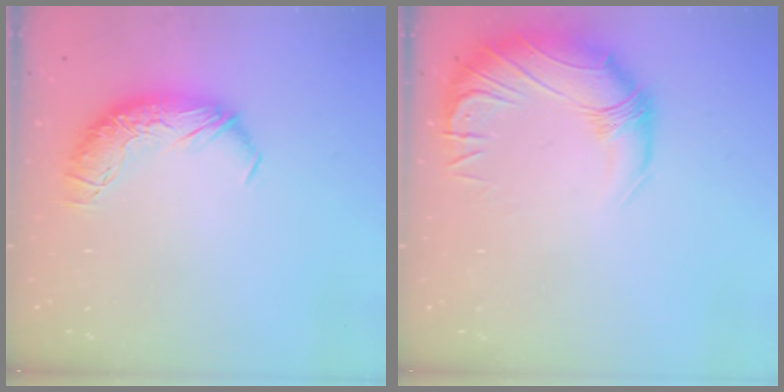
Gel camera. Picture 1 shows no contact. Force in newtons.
{"total": 2.9, "press": 0.4, "slide": 2.9}